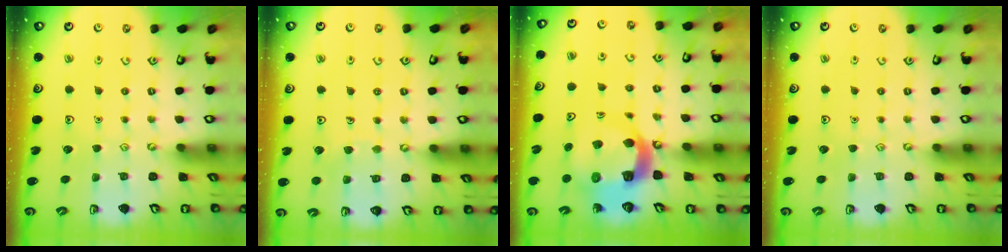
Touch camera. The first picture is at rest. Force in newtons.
{"total": 4.4, "press": 4.4, "slide": 0.3}
{"total": 10.2, "press": 10.1, "slide": 1.3}
{"total": 0.0}